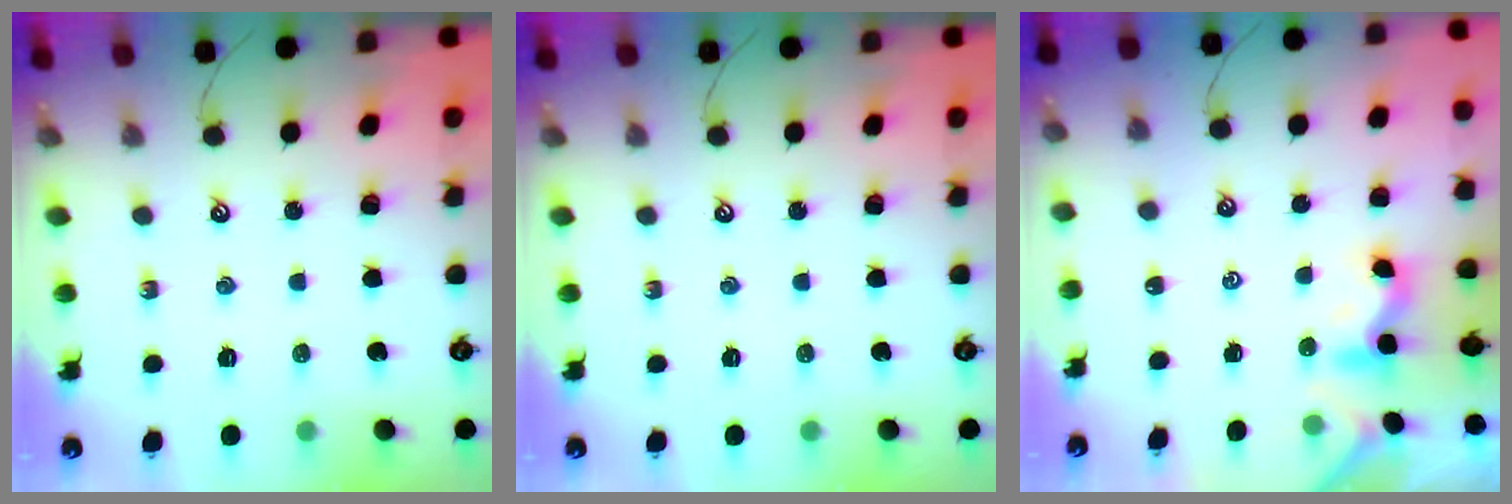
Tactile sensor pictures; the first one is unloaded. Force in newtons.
{"total": 0.0}
{"total": 1.7, "press": 1.6, "slide": 0.5}